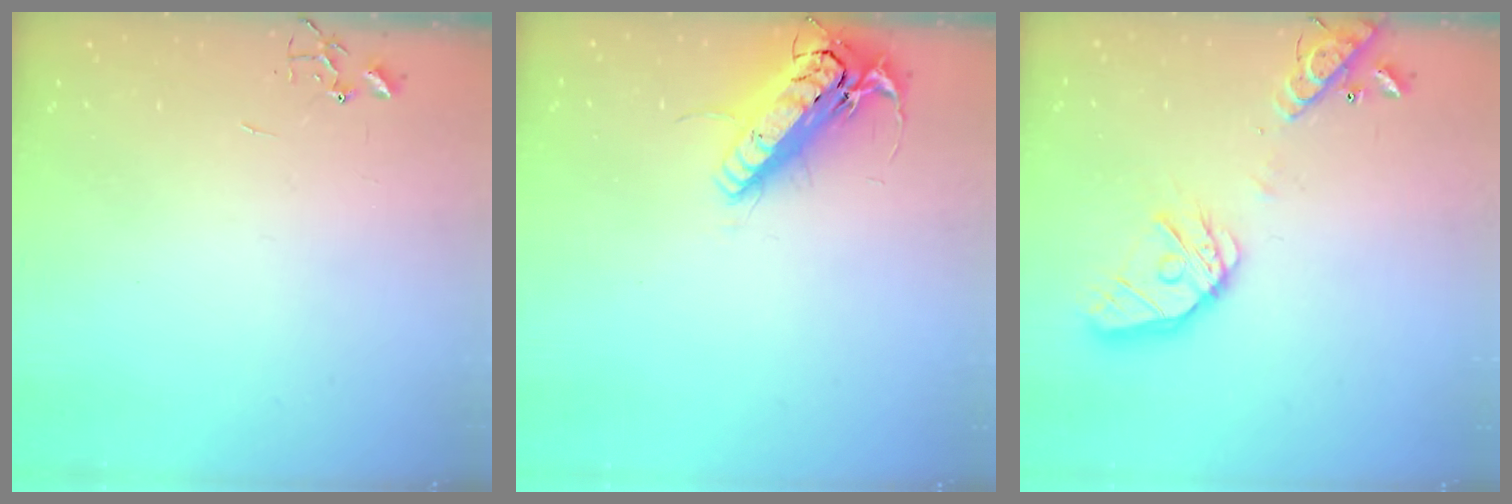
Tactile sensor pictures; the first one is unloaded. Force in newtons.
{"total": 17.8, "press": 17.5, "slide": 3.4}
{"total": 17.6, "press": 17.3, "slide": 2.8}